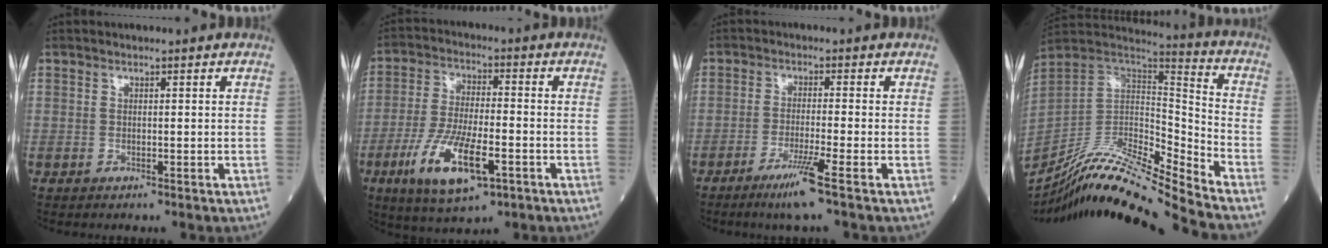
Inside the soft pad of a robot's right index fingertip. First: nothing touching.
{"total": 12.1, "force": [-5.1, 3.3, 10.5], "torque": [-0.210, -0.017, -0.087]}
{"total": 5.3, "force": [-3.2, -1.1, 4.1], "torque": [-0.079, -0.016, -0.064]}
{"total": 20.4, "force": [-18.8, -0.5, 8.0], "torque": [-0.160, 0.011, -0.333]}